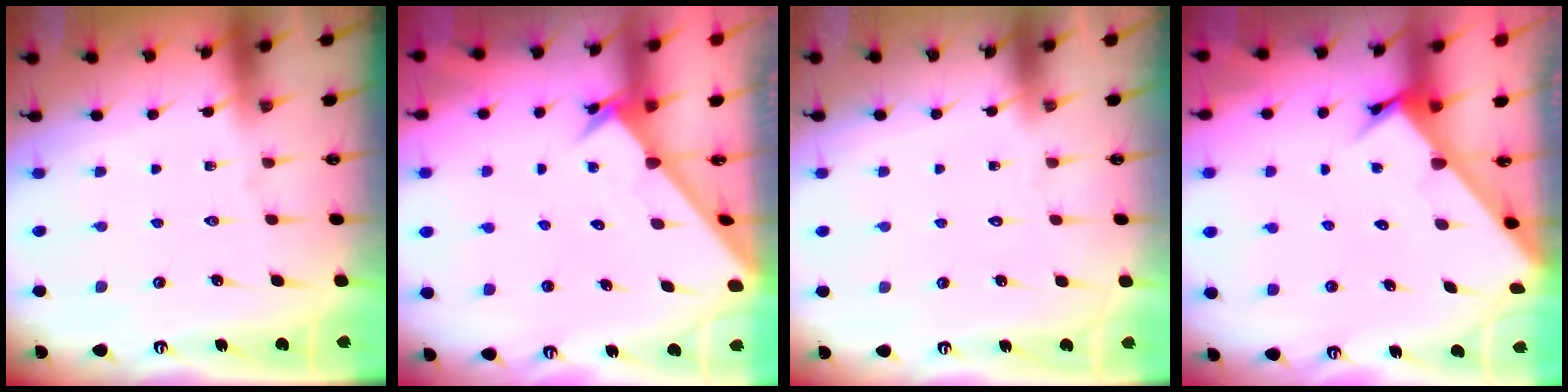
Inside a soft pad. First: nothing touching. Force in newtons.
{"total": 2.5, "press": 2.5, "slide": 0.2}
{"total": 1.5, "press": 1.5, "slide": 0.0}
{"total": 3.4, "press": 3.4, "slide": 0.2}